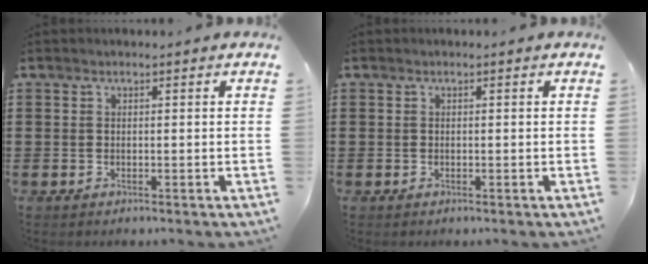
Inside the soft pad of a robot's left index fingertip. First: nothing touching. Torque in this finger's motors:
{"motor_torque": [-0.24, 0.07, -0.01, -0.01]}